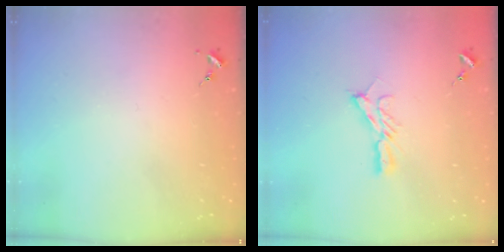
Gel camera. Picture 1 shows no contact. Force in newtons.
{"total": 8.3, "press": 8.3, "slide": 0.6}